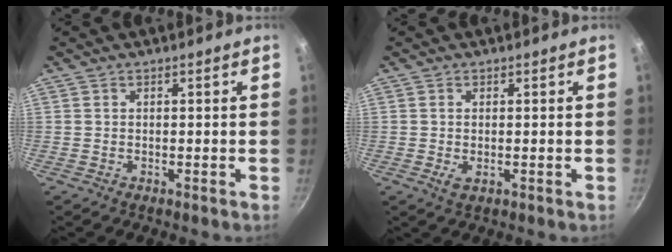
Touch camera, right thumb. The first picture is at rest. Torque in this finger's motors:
{"motor_torque": [-0.49, 0.13, 0.19, 0.45, 0.10]}